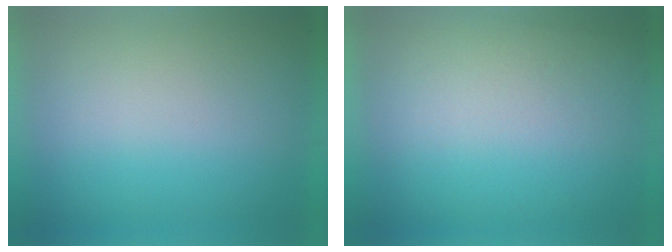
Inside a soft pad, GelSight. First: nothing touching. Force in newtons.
{"total": 2.6}